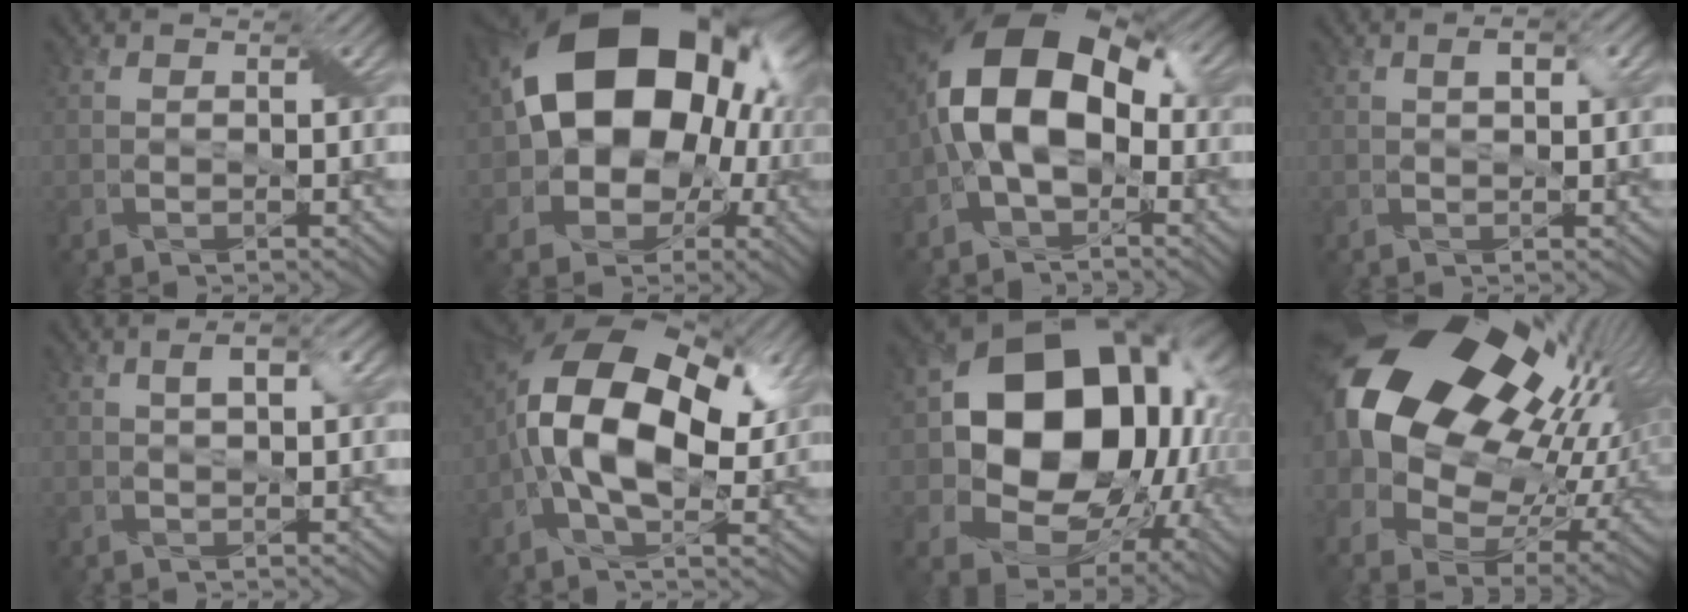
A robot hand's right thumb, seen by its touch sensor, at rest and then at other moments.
{"total": 19.6, "force": [1.7, 14.8, 12.6], "torque": [-0.176, -0.005, 0.016]}
{"total": 13.2, "force": [-0.2, 7.7, 10.7], "torque": [-0.202, 0.030, -0.024]}
{"total": 1.5, "force": [0.8, 0.3, 1.3], "torque": [-0.022, 0.001, 0.014]}
{"total": 2.1, "force": [1.0, 0.3, 1.8], "torque": [-0.033, 0.006, 0.016]}
{"total": 15.9, "force": [1.8, 8.3, 13.5], "torque": [-0.256, 0.018, 0.015]}
{"total": 18.4, "force": [1.1, 14.1, 11.8], "torque": [-0.207, -0.036, 0.040]}
{"total": 22.0, "force": [6.4, 13.8, 16.0], "torque": [-0.320, -0.001, 0.128]}